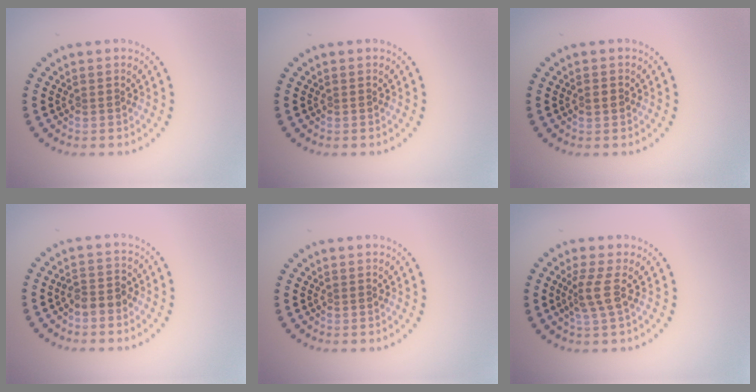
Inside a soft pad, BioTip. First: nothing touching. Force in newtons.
{"total": 0.0}
{"total": 1.0, "press": 1.0, "slide": 0.0}
{"total": 2.0, "press": 1.8, "slide": 0.8}
{"total": 0.0}
{"total": 2.3, "press": 1.6, "slide": 1.6}